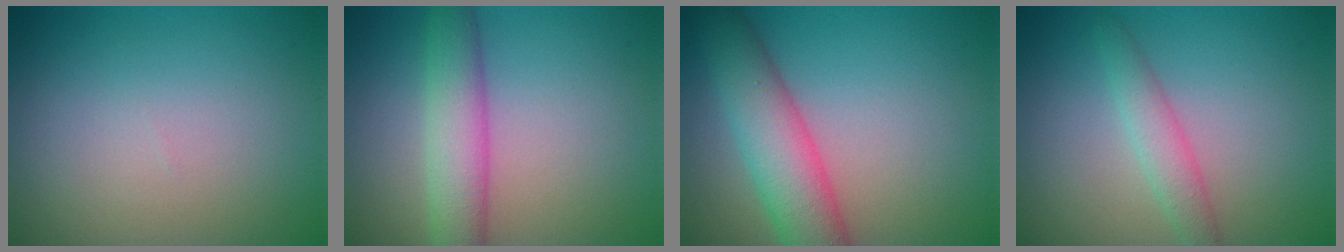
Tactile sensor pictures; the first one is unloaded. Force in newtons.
{"total": 4.4, "press": 4.4, "slide": 0.1}
{"total": 6.2, "press": 6.2, "slide": 0.3}
{"total": 2.3, "press": 2.3, "slide": 0.2}